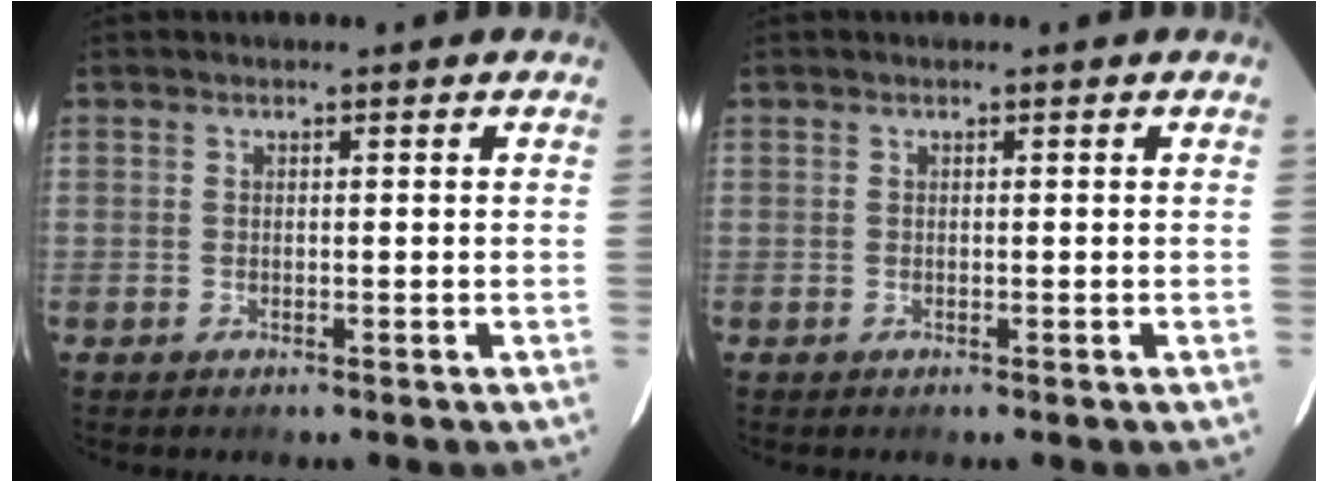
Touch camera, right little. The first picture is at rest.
{"total": 0.0}